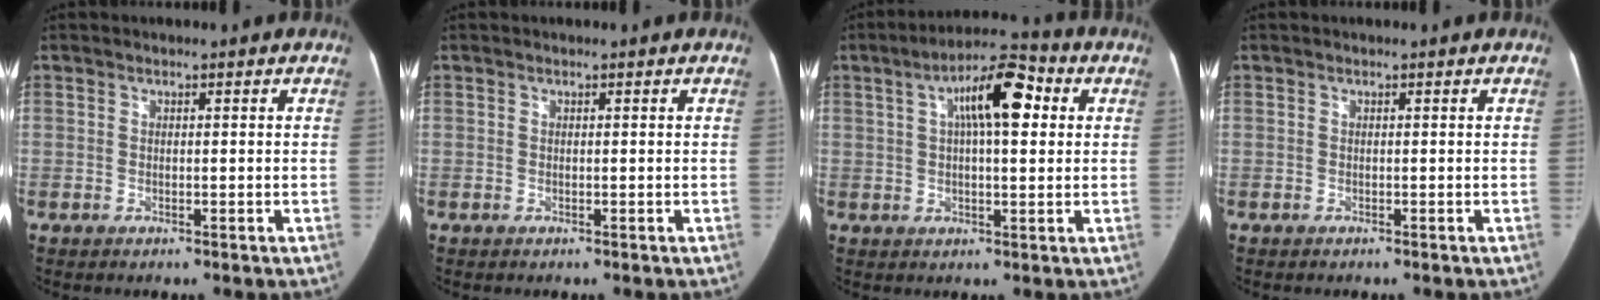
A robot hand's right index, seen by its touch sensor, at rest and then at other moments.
{"total": 0.0}
{"total": 10.2, "force": [2.9, 2.9, 9.4], "torque": [-0.159, 0.035, 0.042]}
{"total": 0.0}